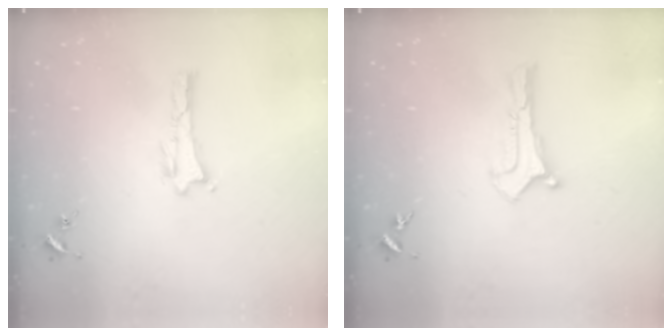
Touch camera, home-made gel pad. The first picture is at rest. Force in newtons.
{"total": 0.0}